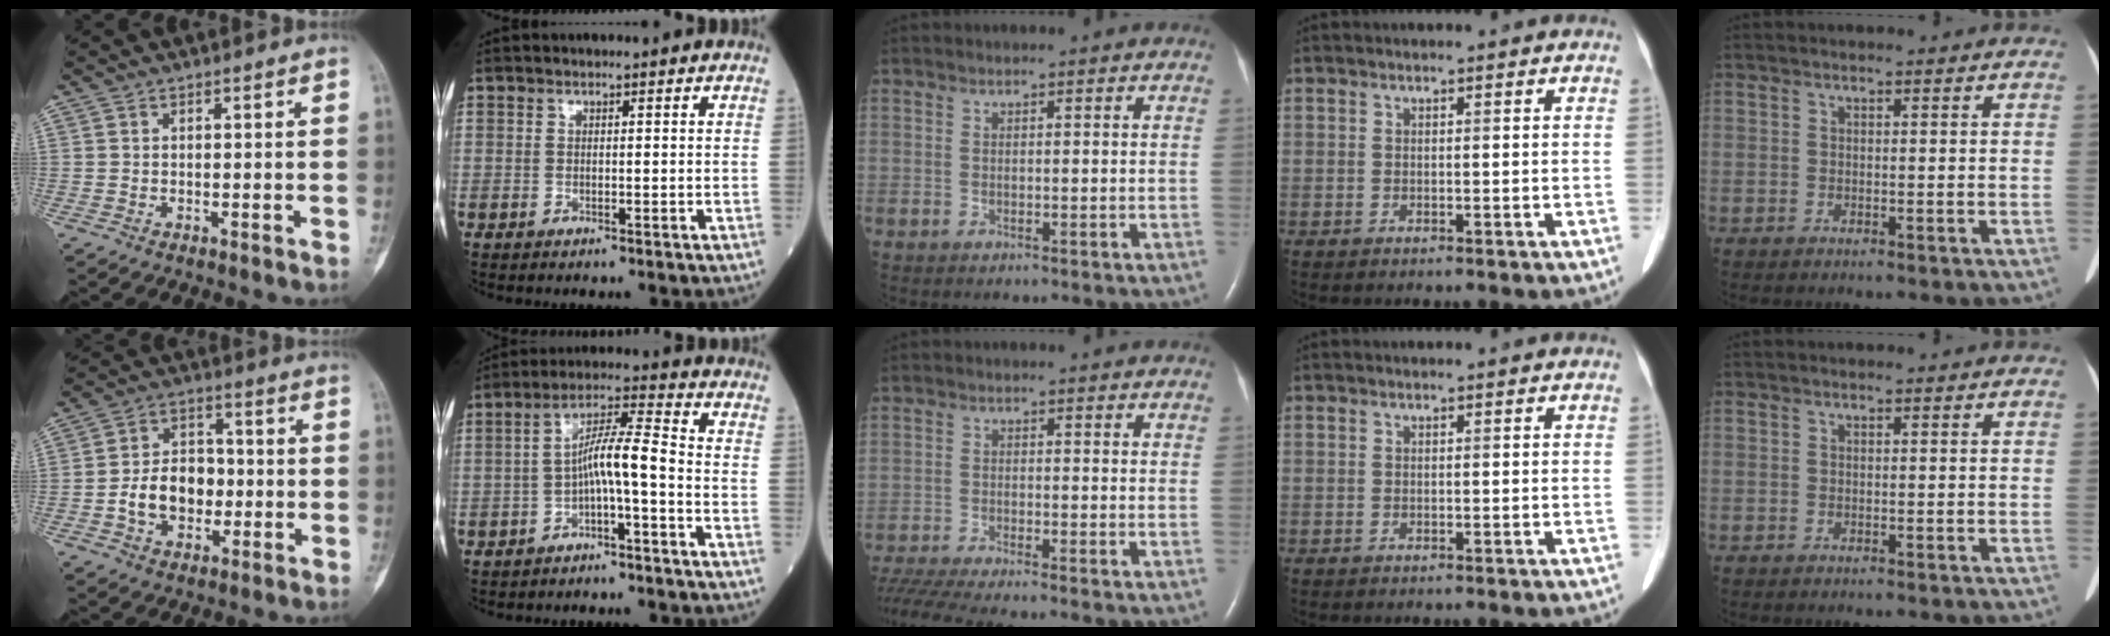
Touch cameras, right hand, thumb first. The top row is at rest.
{"thumb": {"total": 10.0, "force": [-1.9, 7.4, 6.5], "torque": [-0.079, 0.027, -0.037]}, "index": {"total": 6.5, "force": [-2.0, 0.2, 6.2], "torque": [-0.111, 0.027, -0.035]}, "middle": {"total": 10.1, "force": [-9.0, -1.0, 4.5], "torque": [-0.074, -0.024, -0.151]}}